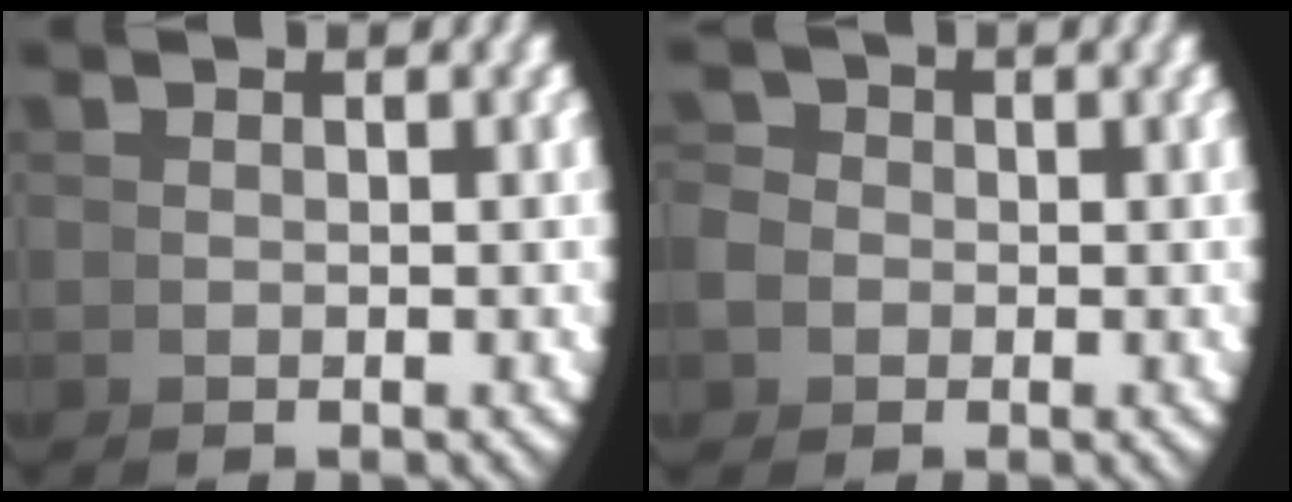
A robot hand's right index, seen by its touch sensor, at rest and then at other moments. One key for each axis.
{"total": 2.3, "fx": 0.0, "fy": 2.2, "fz": 0.8, "tx": -0.012, "ty": 0.001, "tz": -0.005}